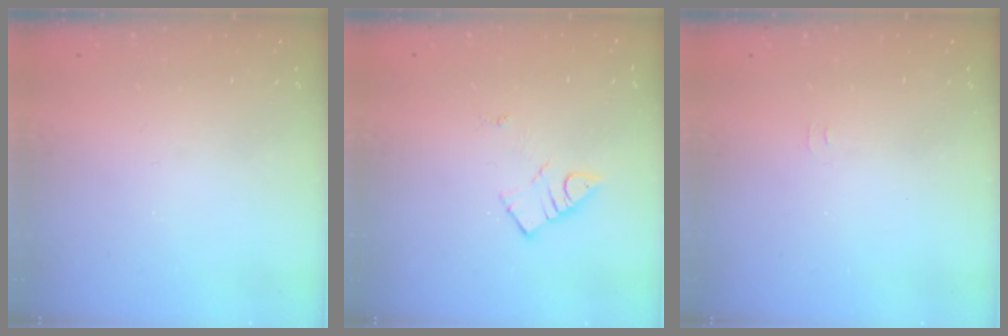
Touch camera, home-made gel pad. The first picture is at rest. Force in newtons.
{"total": 3.8, "press": 3.8, "slide": 0.5}
{"total": 3.2, "press": 3.1, "slide": 0.4}